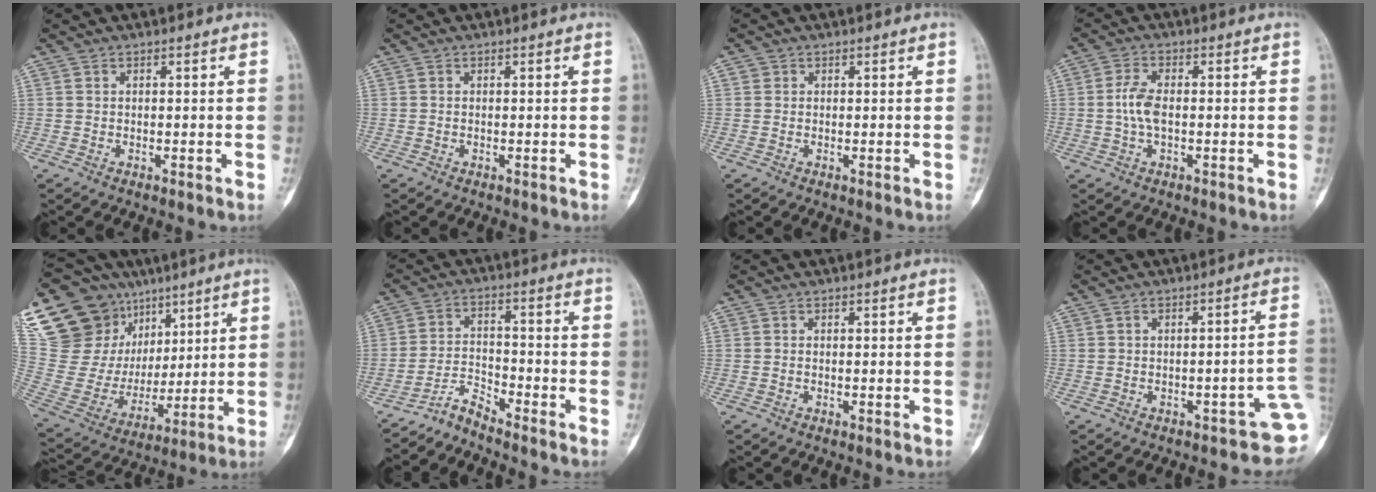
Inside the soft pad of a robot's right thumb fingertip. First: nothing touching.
{"total": 0.0}
{"total": 0.8, "force": [0.2, 0.7, 0.1], "torque": [0.007, 0.003, 0.002]}
{"total": 4.7, "force": [-0.2, 2.2, 4.1], "torque": [-0.093, 0.011, -0.009]}
{"total": 28.5, "force": [15.6, 20.0, 13.0], "torque": [-0.231, 0.020, 0.308]}
{"total": 4.2, "force": [-4.1, 0.0, 0.6], "torque": [-0.013, 0.031, -0.085]}
{"total": 0.0}
{"total": 6.1, "force": [-2.1, 2.3, 5.2], "torque": [-0.045, 0.024, -0.022]}